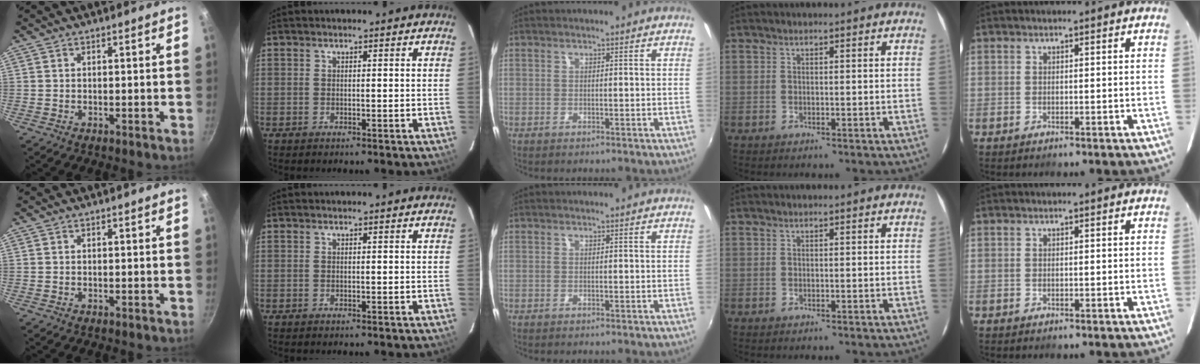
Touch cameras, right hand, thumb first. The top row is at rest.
{}